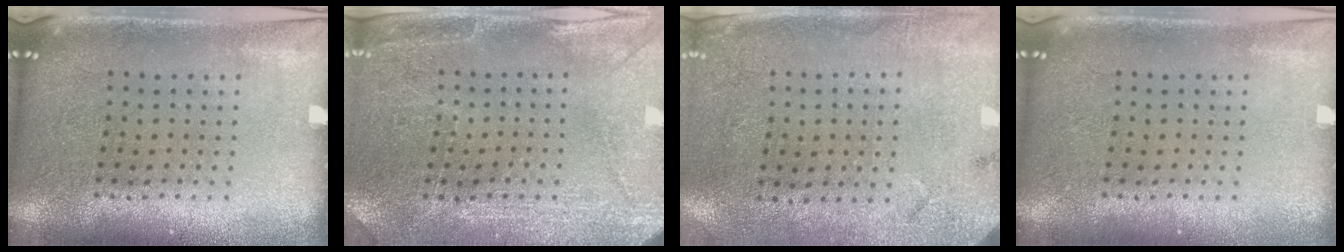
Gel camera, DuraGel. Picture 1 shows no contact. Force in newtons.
{"total": 2.9, "press": 2.8, "slide": 0.7}
{"total": 2.7, "press": 2.2, "slide": 1.6}
{"total": 0.0}